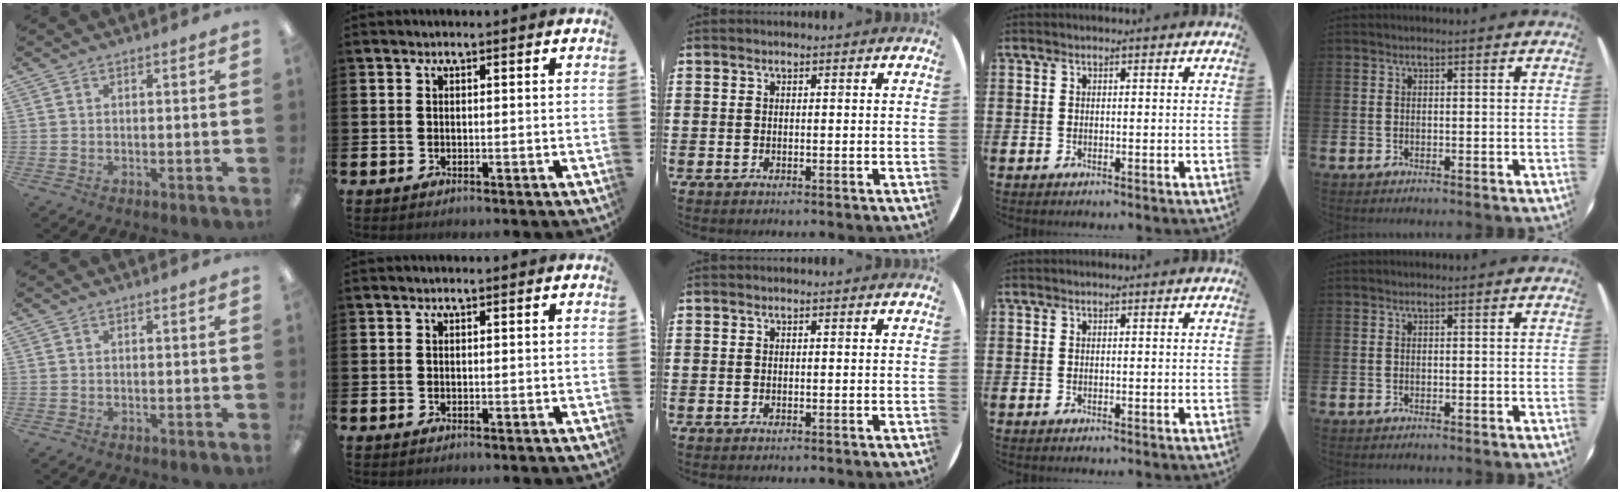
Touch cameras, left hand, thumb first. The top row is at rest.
{}